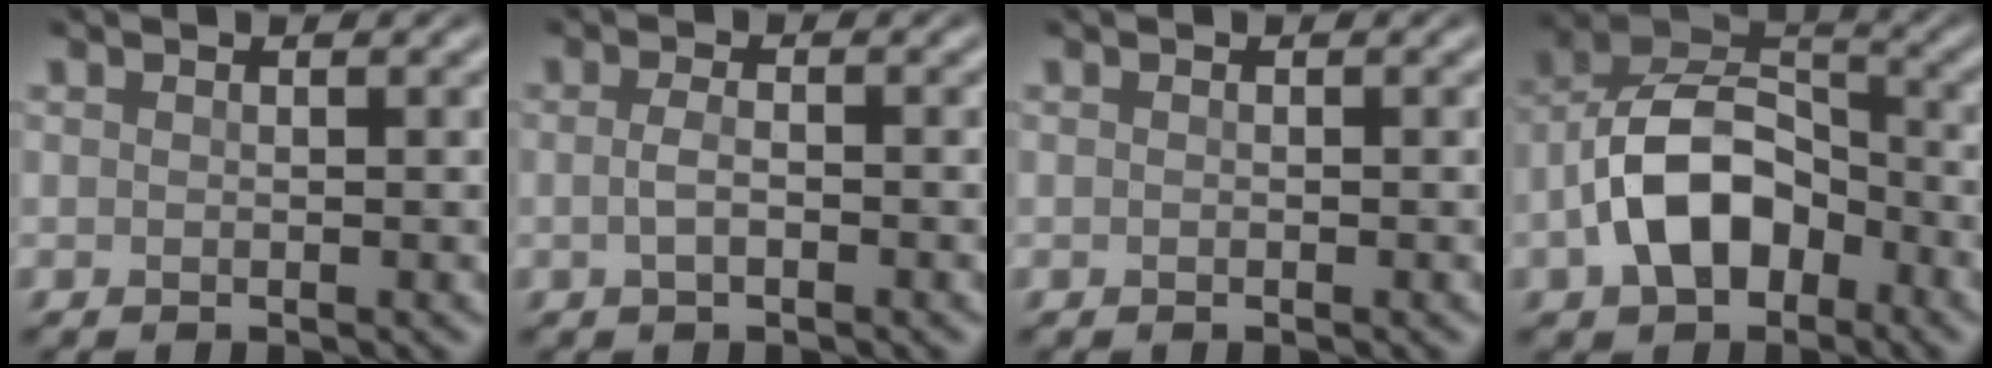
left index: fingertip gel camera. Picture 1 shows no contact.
{"total": 1.5, "force": [-0.4, 0.6, 1.4], "torque": [-0.031, 0.000, -0.010]}
{"total": 0.0}
{"total": 8.4, "force": [-2.9, 5.2, 5.9], "torque": [-0.106, 0.017, -0.061]}